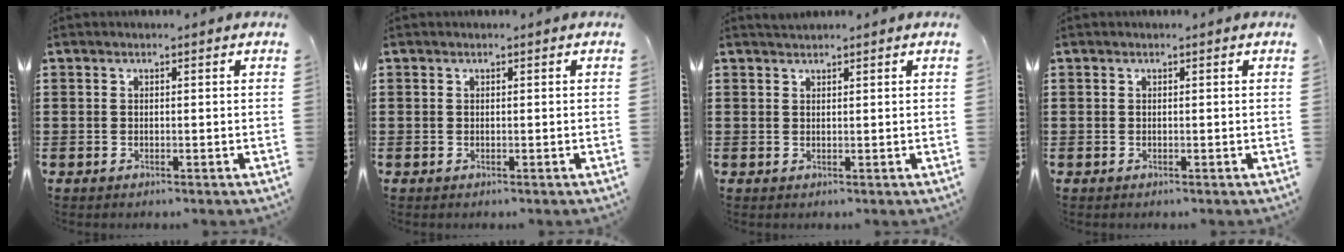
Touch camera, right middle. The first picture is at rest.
{"total": 0.0}
{"total": 0.9, "force": [0.9, 0.2, 0.1], "torque": [-0.005, 0.001, 0.017]}
{"total": 0.0}